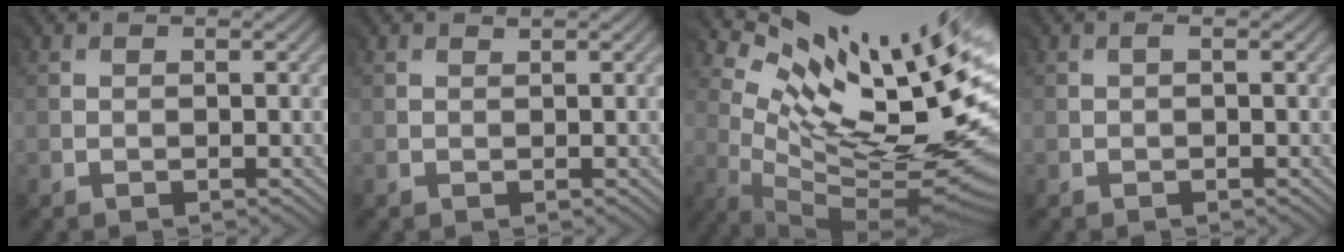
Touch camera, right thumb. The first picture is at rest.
{"total": 0.9, "force": [0.9, 0.1, -0.1], "torque": [-0.002, 0.001, 0.018]}
{"total": 14.1, "force": [5.7, 3.3, 12.5], "torque": [-0.216, -0.008, 0.127]}
{"total": 0.5, "force": [-0.5, -0.2, 0.0], "torque": [0.000, -0.002, -0.006]}